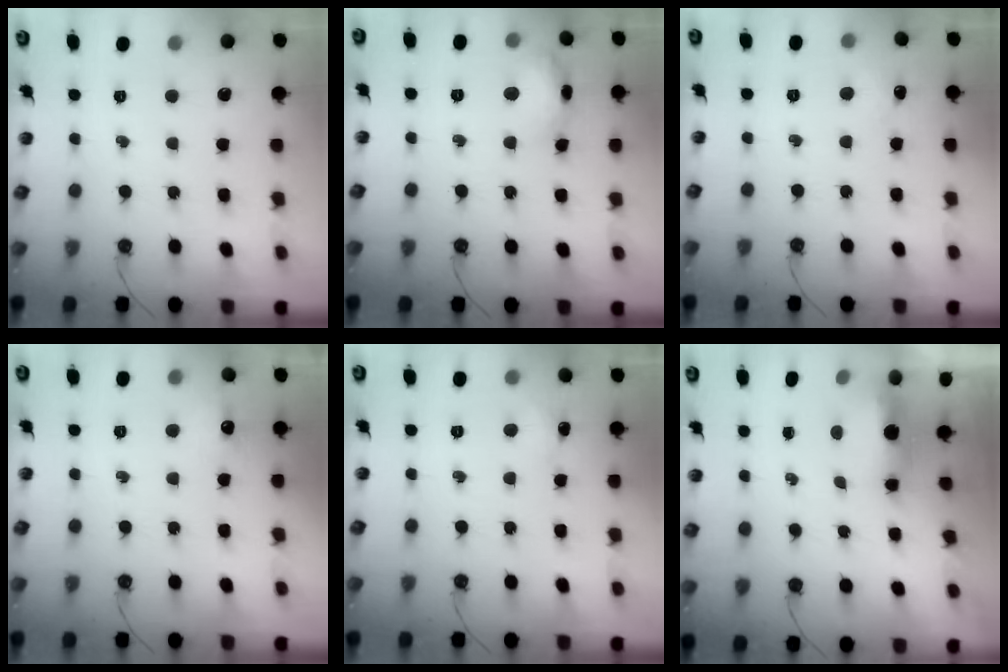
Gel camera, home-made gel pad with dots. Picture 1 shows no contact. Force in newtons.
{"total": 13.2, "press": 13.1, "slide": 1.1}
{"total": 3.6, "press": 3.6, "slide": 0.5}
{"total": 7.2, "press": 7.1, "slide": 0.9}
{"total": 4.0, "press": 3.6, "slide": 1.8}
{"total": 10.5, "press": 6.1, "slide": 8.5}